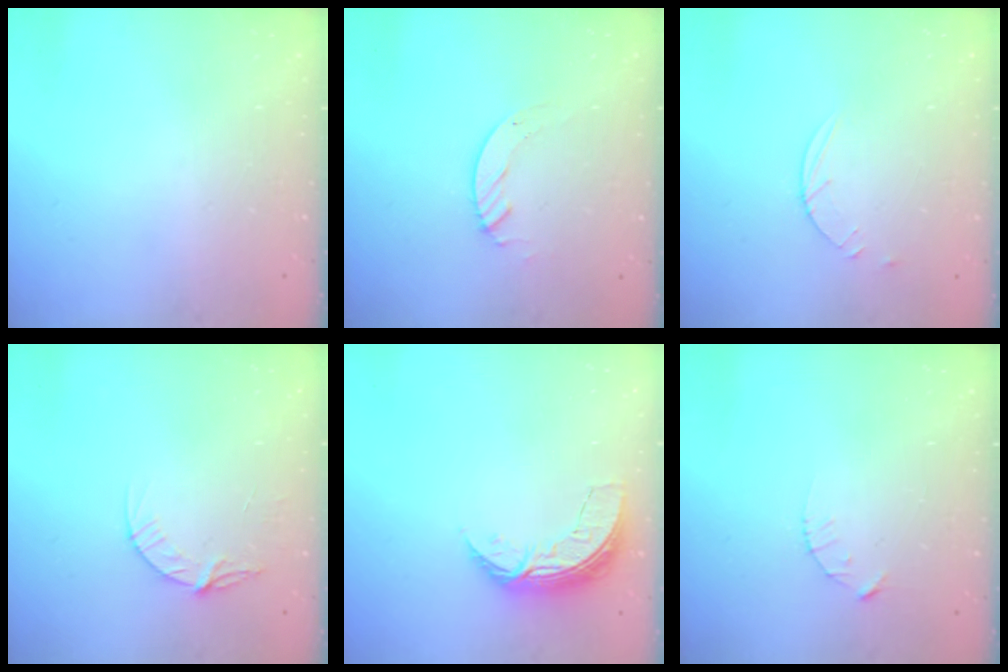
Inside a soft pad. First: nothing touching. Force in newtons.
{"total": 2.4, "press": 2.4, "slide": 0.2}
{"total": 3.5, "press": 3.5, "slide": 0.4}
{"total": 5.6, "press": 5.6, "slide": 0.6}
{"total": 7.3, "press": 7.3, "slide": 0.4}
{"total": 2.1, "press": 2.1, "slide": 0.3}